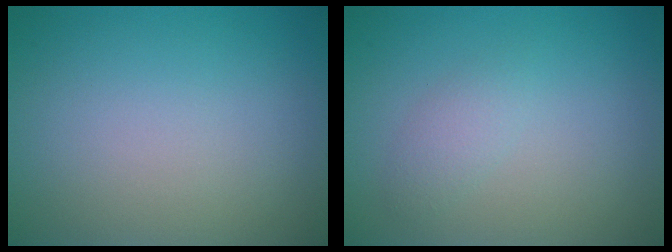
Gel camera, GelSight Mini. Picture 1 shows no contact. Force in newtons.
{"total": 1.4, "press": 1.4, "slide": 0.1}